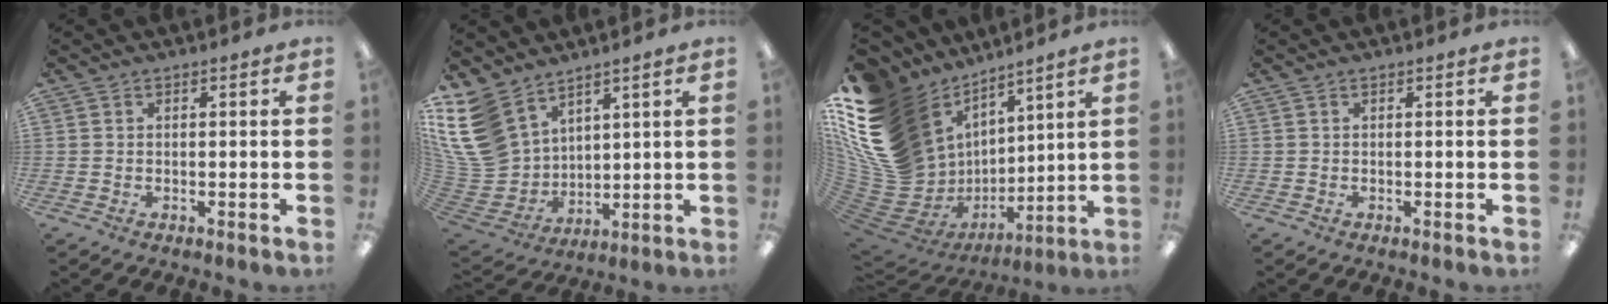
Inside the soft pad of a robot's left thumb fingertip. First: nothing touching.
{"total": 15.6, "force": [9.2, 10.8, 6.4], "torque": [-0.189, -0.052, 0.179]}
{"total": 24.0, "force": [7.1, 18.1, 14.0], "torque": [-0.292, -0.077, 0.184]}
{"total": 0.0}